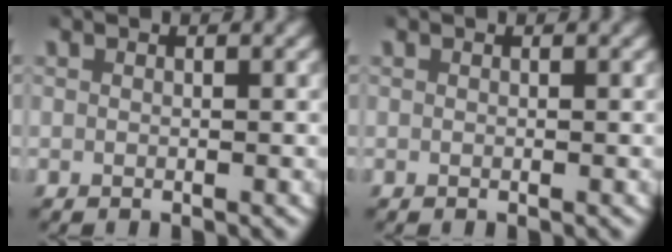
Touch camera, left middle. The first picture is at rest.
{"total": 0.0}